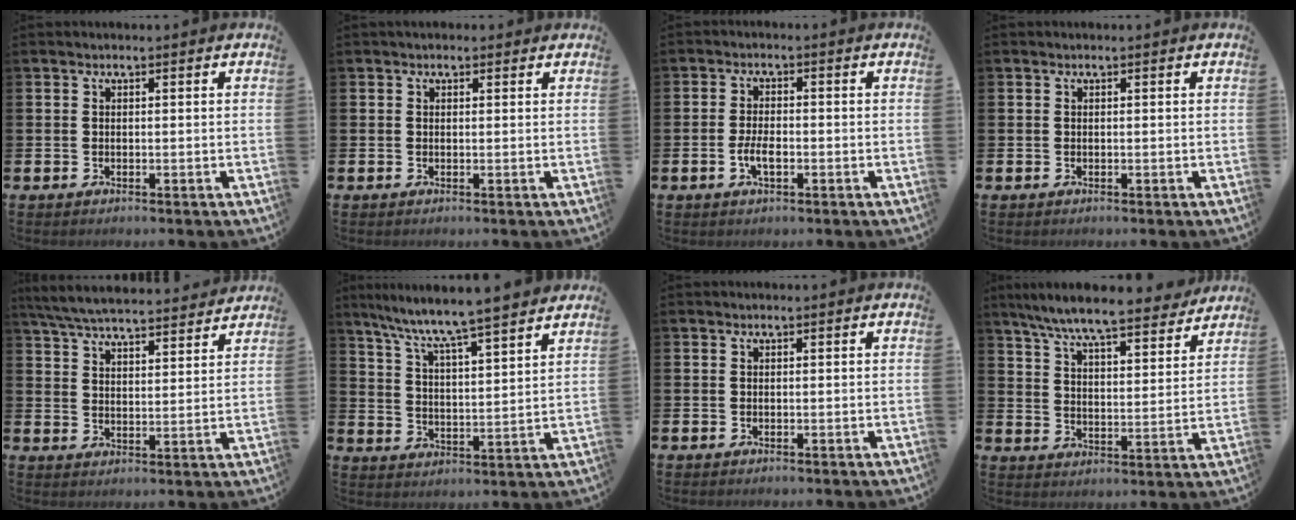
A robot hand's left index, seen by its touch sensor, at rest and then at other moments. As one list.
[{"total": 0.7, "force": [0.5, 0.5, 0.2], "torque": [0.006, 0.003, 0.006]}, {"total": 3.0, "force": [-0.8, 1.3, 2.6], "torque": [-0.045, 0.002, -0.015]}, {"total": 0.0}, {"total": 6.9, "force": [6.6, 0.7, 1.6], "torque": [-0.056, -0.037, 0.119]}, {"total": 8.0, "force": [7.6, -0.4, 2.4], "torque": [-0.080, -0.054, 0.131]}, {"total": 0.0}, {"total": 9.0, "force": [8.4, 0.7, 3.2], "torque": [-0.088, -0.051, 0.146]}]